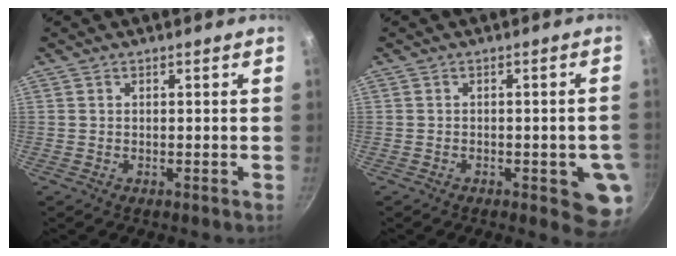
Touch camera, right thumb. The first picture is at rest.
{"total": 6.7, "force": [-2.3, 2.0, 6.0], "torque": [-0.039, 0.002, -0.025]}